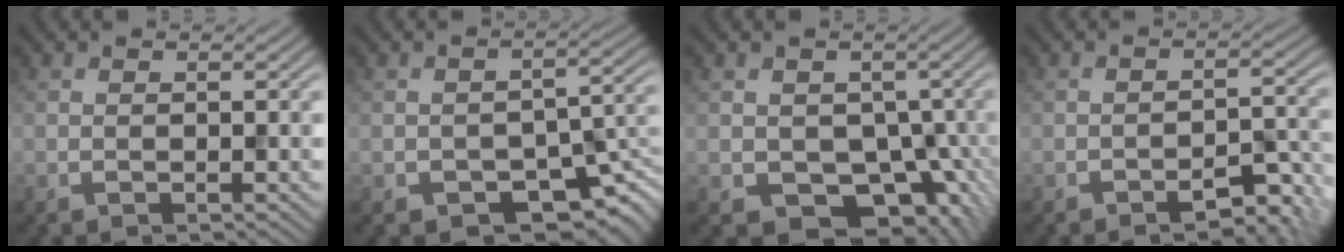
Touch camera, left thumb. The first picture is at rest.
{"total": 5.8, "force": [-3.9, 3.1, 2.9], "torque": [-0.035, -0.018, -0.047]}
{"total": 6.8, "force": [-1.8, 5.7, 3.3], "torque": [-0.044, -0.031, -0.009]}
{"total": 3.9, "force": [-3.4, 0.3, 1.9], "torque": [-0.029, 0.010, -0.046]}